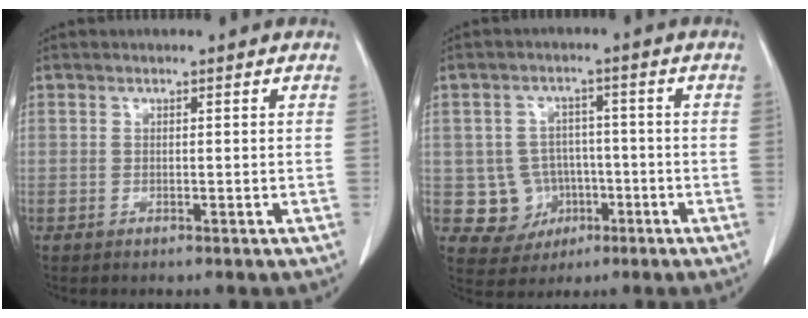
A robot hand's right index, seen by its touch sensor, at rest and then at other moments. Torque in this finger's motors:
{"motor_torque": [-0.22, 0.15, -0.56, -0.16]}